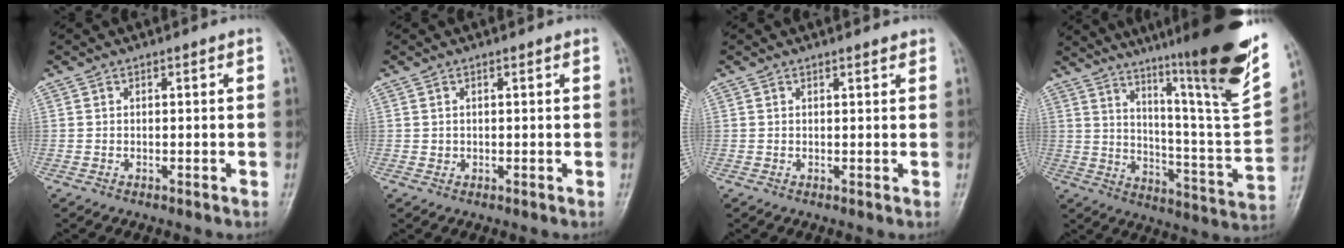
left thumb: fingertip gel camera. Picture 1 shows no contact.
{"total": 0.8, "force": [0.4, 0.6, 0.3], "torque": [0.003, -0.002, 0.007]}
{"total": 1.1, "force": [0.9, 0.3, 0.6], "torque": [-0.008, -0.005, 0.011]}
{"total": 28.1, "force": [17.7, 2.7, 21.7], "torque": [-0.305, -0.089, 0.265]}